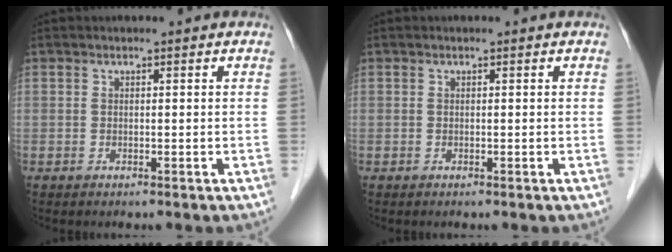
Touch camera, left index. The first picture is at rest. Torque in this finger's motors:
{"motor_torque": [0.26, -0.34, 0.05, 0.00]}